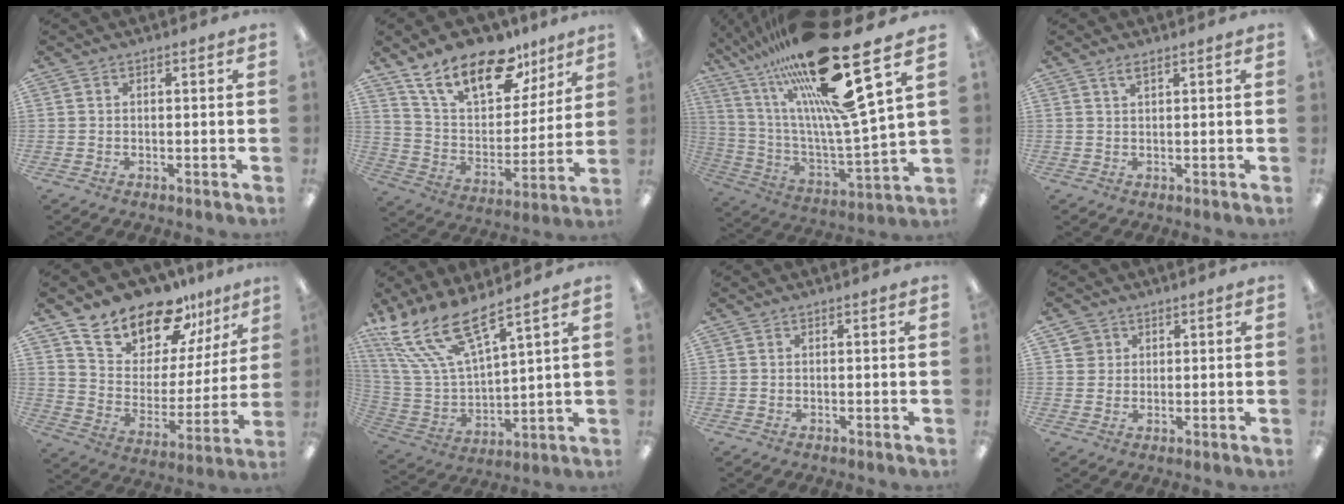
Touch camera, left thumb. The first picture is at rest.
{"total": 20.1, "force": [13.6, 9.4, 11.3], "torque": [-0.191, -0.078, 0.239]}
{"total": 29.7, "force": [18.8, 5.7, 22.2], "torque": [-0.385, -0.104, 0.300]}
{"total": 1.8, "force": [1.2, 0.5, 1.2], "torque": [-0.028, 0.002, 0.022]}
{"total": 16.4, "force": [14.6, 6.3, 3.9], "torque": [-0.097, -0.125, 0.265]}
{"total": 17.3, "force": [12.6, 5.3, 10.7], "torque": [-0.248, -0.081, 0.226]}
{"total": 0.0}
{"total": 3.5, "force": [1.7, 3.0, 0.1], "torque": [0.002, -0.001, 0.028]}